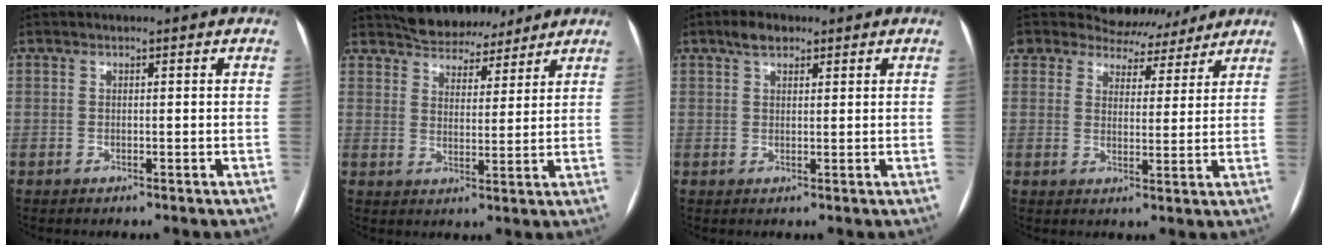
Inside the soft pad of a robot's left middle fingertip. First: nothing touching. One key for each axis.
{"total": 10.0, "fx": 9.0, "fy": 3.5, "fz": 2.6, "tx": -0.033, "ty": 0.012, "tz": 0.135}
{"total": 2.9, "fx": 2.0, "fy": 1.4, "fz": 1.5, "tx": -0.029, "ty": 0.011, "tz": 0.036}
{"total": 13.0, "fx": 11.6, "fy": 5.7, "fz": 1.4, "tx": -0.020, "ty": 0.010, "tz": 0.153}